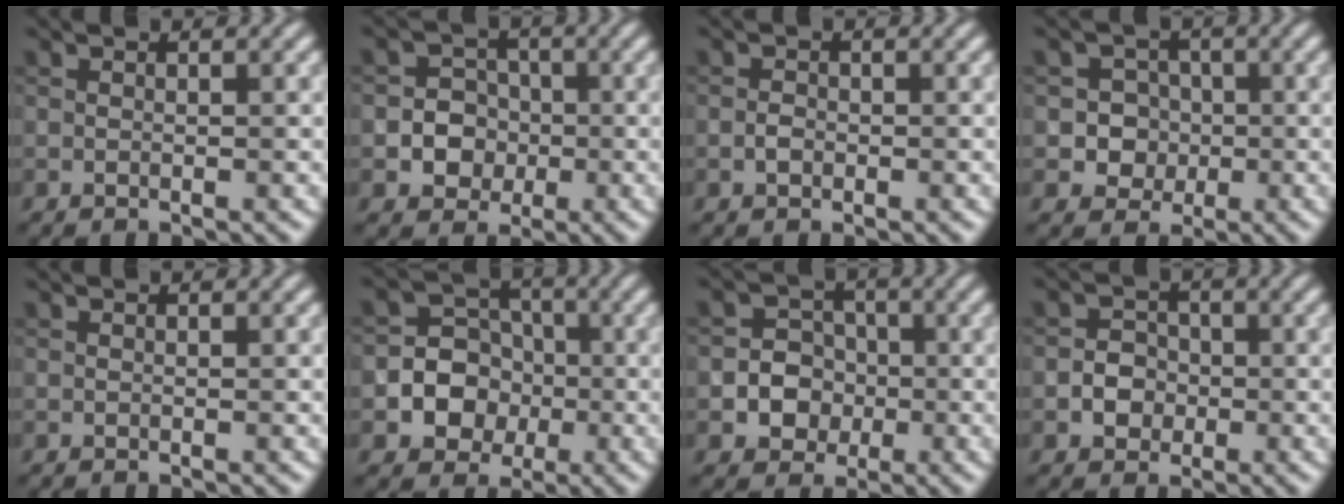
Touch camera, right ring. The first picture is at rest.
{"total": 4.1, "force": [-0.8, 3.8, 1.2], "torque": [0.006, 0.004, -0.034]}
{"total": 1.0, "force": [-0.4, 0.7, 0.5], "torque": [-0.010, 0.001, -0.010]}
{"total": 3.7, "force": [-0.6, 3.6, 0.9], "torque": [0.008, 0.010, -0.029]}
{"total": 0.0}
{"total": 7.4, "force": [-1.7, 6.9, 2.0], "torque": [-0.021, 0.017, -0.057]}
{"total": 4.6, "force": [-1.0, 4.3, 1.4], "torque": [0.004, 0.010, -0.039]}
{"total": 2.5, "force": [-0.7, 2.2, 0.9], "torque": [0.000, 0.002, -0.024]}